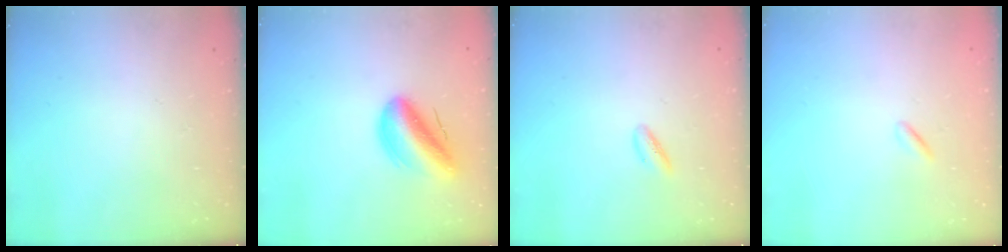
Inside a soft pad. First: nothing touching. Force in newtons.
{"total": 11.6, "press": 11.3, "slide": 2.9}
{"total": 3.1, "press": 3.0, "slide": 0.9}
{"total": 0.5, "press": 0.3, "slide": 0.4}